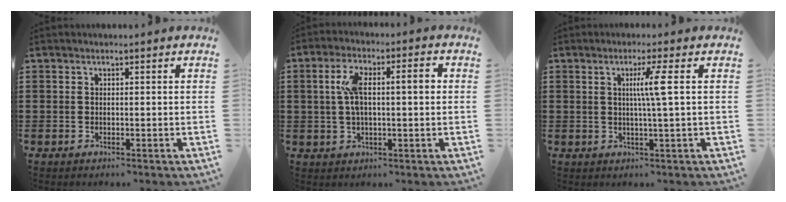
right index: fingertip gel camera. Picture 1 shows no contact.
{"total": 7.0, "force": [0.9, 2.3, 6.5], "torque": [-0.117, 0.008, 0.010]}
{"total": 4.4, "force": [0.8, -0.8, 4.3], "torque": [-0.082, -0.006, 0.006]}